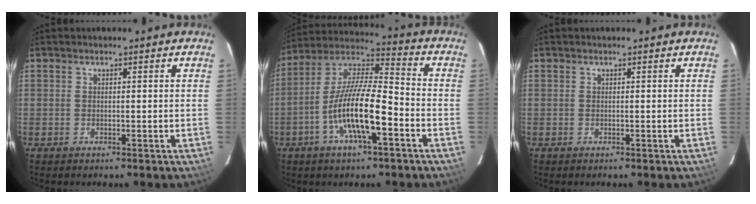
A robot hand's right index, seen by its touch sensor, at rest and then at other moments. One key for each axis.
{"total": 15.0, "fx": -5.8, "fy": 3.4, "fz": 13.4, "tx": -0.260, "ty": -0.006, "tz": -0.113}
{"total": 0.0}